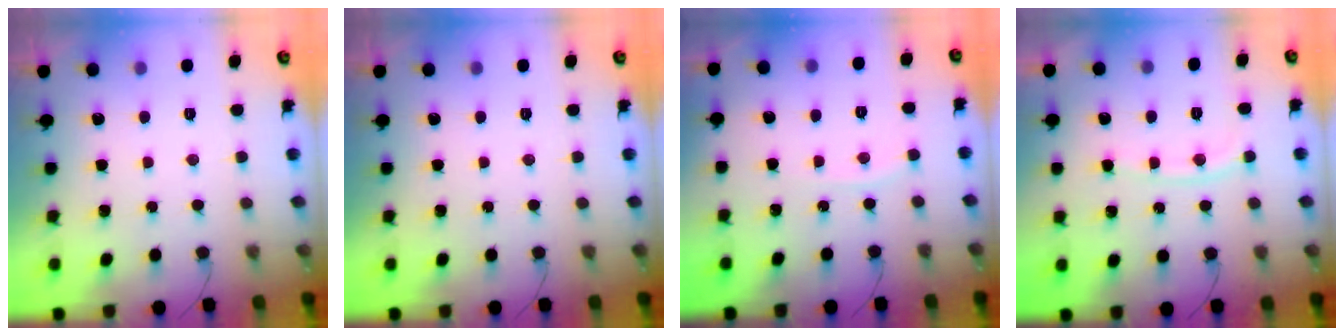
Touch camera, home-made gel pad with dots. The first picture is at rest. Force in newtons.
{"total": 0.0}
{"total": 2.9, "press": 2.9, "slide": 0.5}
{"total": 6.9, "press": 6.9, "slide": 1.1}